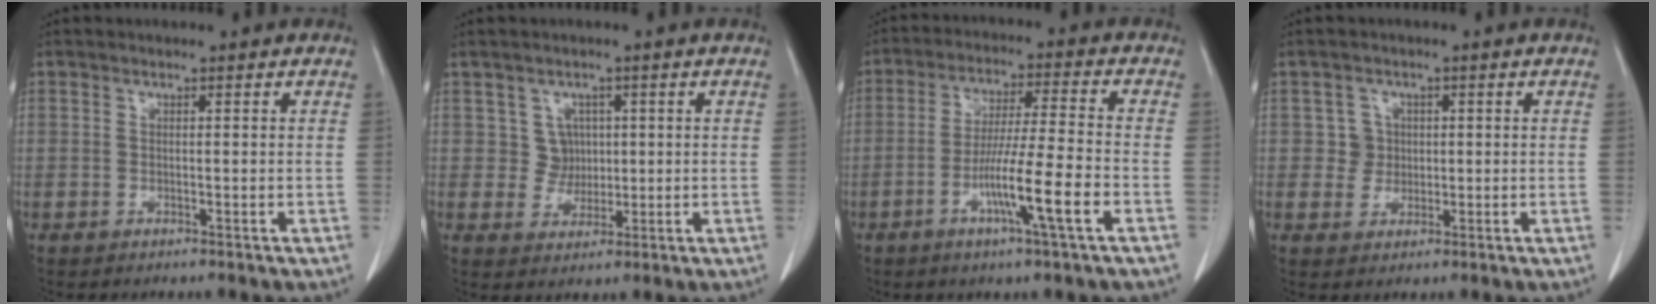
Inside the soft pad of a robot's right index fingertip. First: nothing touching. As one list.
[{"total": 3.5, "force": [0.9, 3.3, 0.5], "torque": [0.001, 0.008, 0.018]}, {"total": 10.5, "force": [-4.1, -0.7, 9.6], "torque": [-0.173, -0.008, -0.074]}, {"total": 3.0, "force": [0.5, 3.0, 0.0], "torque": [0.012, 0.009, 0.010]}]